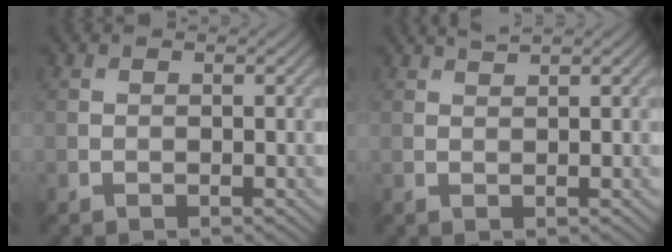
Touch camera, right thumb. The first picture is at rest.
{"total": 1.2, "force": [1.1, 0.1, 0.6], "torque": [-0.013, 0.003, 0.020]}